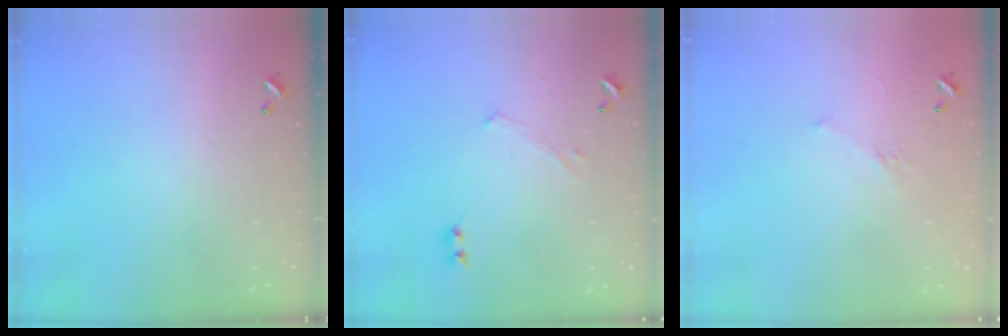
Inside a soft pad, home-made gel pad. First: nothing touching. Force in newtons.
{"total": 0.0}
{"total": 2.8, "press": 2.6, "slide": 1.1}